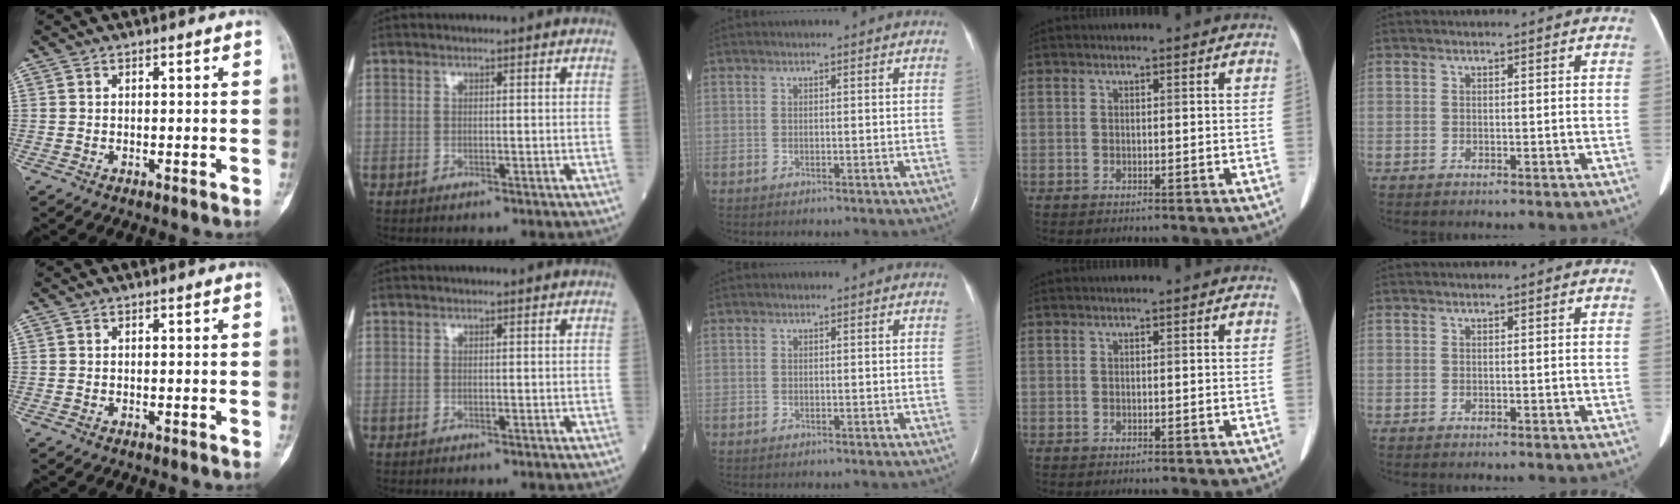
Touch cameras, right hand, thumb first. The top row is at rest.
{}